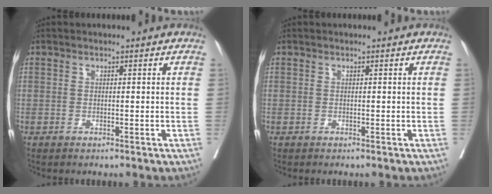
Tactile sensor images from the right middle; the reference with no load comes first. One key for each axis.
{"total": 0.0}